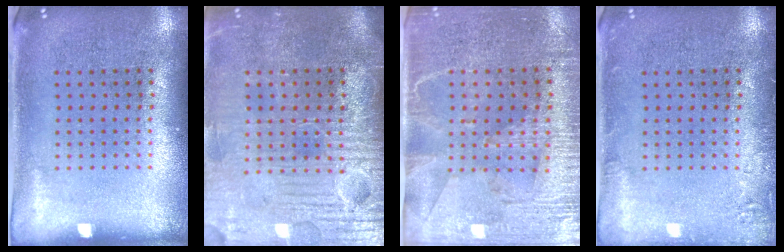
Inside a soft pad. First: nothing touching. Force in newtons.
{"total": 4.3, "press": 3.9, "slide": 1.8}
{"total": 3.1, "press": 2.8, "slide": 1.1}
{"total": 1.5, "press": 1.5, "slide": 0.2}